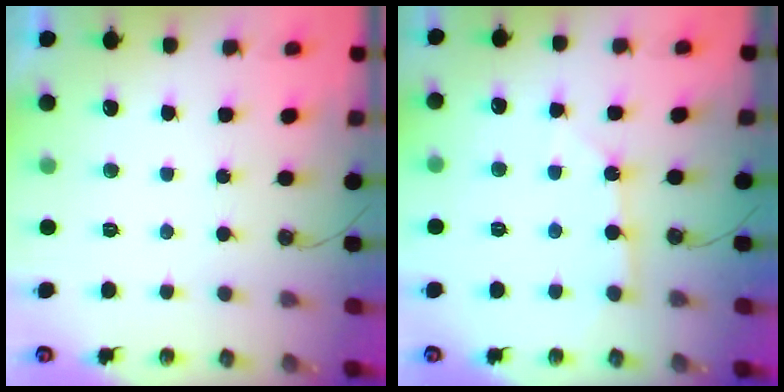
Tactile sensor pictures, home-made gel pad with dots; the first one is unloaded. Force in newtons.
{"total": 3.5, "press": 3.4, "slide": 0.2}